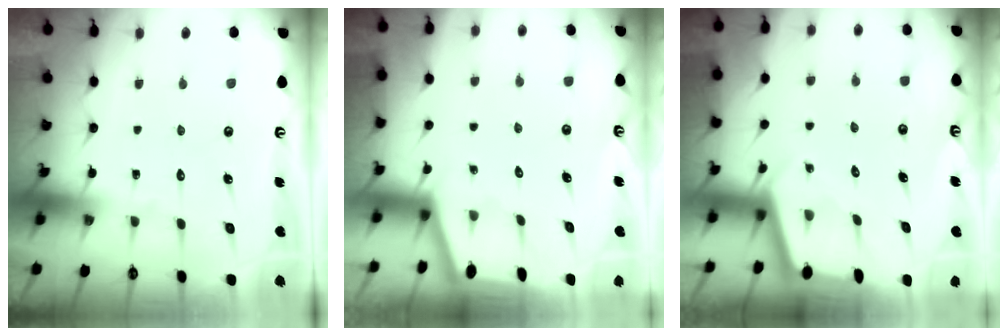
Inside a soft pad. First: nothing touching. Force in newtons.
{"total": 1.1, "press": 1.0, "slide": 0.2}
{"total": 2.1, "press": 2.1, "slide": 0.1}